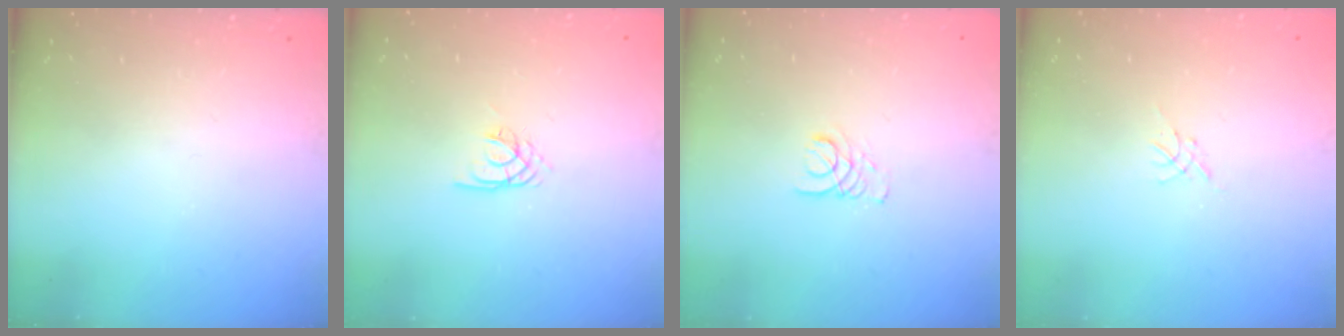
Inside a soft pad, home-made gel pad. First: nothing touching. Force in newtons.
{"total": 2.1, "press": 2.1, "slide": 0.4}
{"total": 1.9, "press": 1.9, "slide": 0.2}
{"total": 0.0}